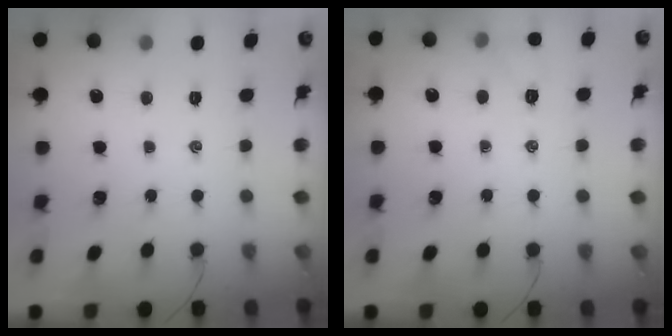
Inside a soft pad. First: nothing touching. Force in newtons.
{"total": 5.9, "press": 5.6, "slide": 1.7}